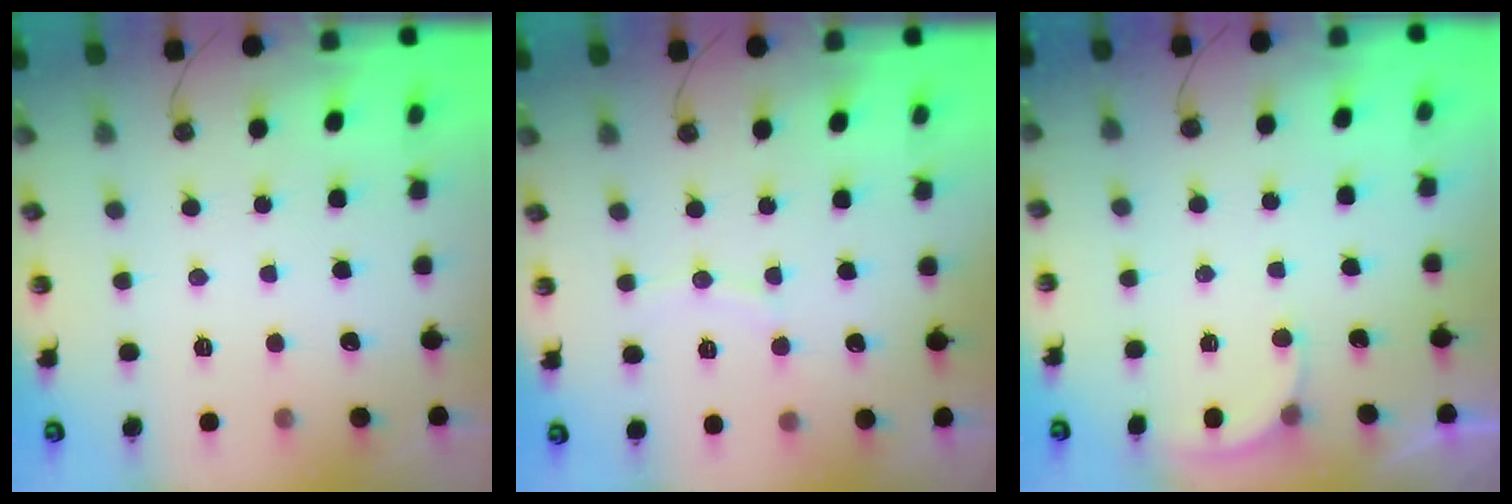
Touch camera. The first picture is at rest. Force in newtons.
{"total": 4.8, "press": 4.8, "slide": 0.6}
{"total": 2.4, "press": 2.4, "slide": 0.2}